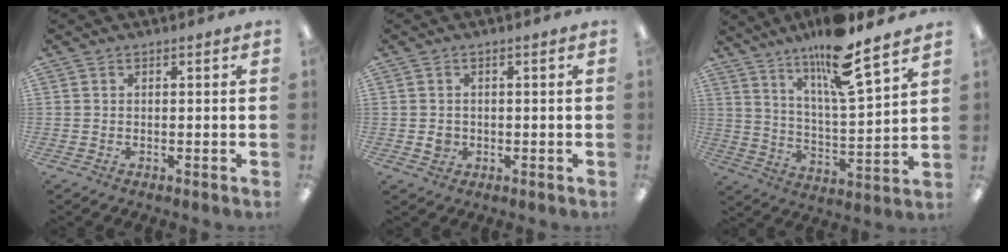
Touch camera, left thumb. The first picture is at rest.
{"total": 2.3, "force": [-0.1, 2.1, 0.8], "torque": [-0.007, 0.000, -0.005]}
{"total": 15.0, "force": [11.9, 1.7, 8.9], "torque": [-0.160, -0.076, 0.193]}